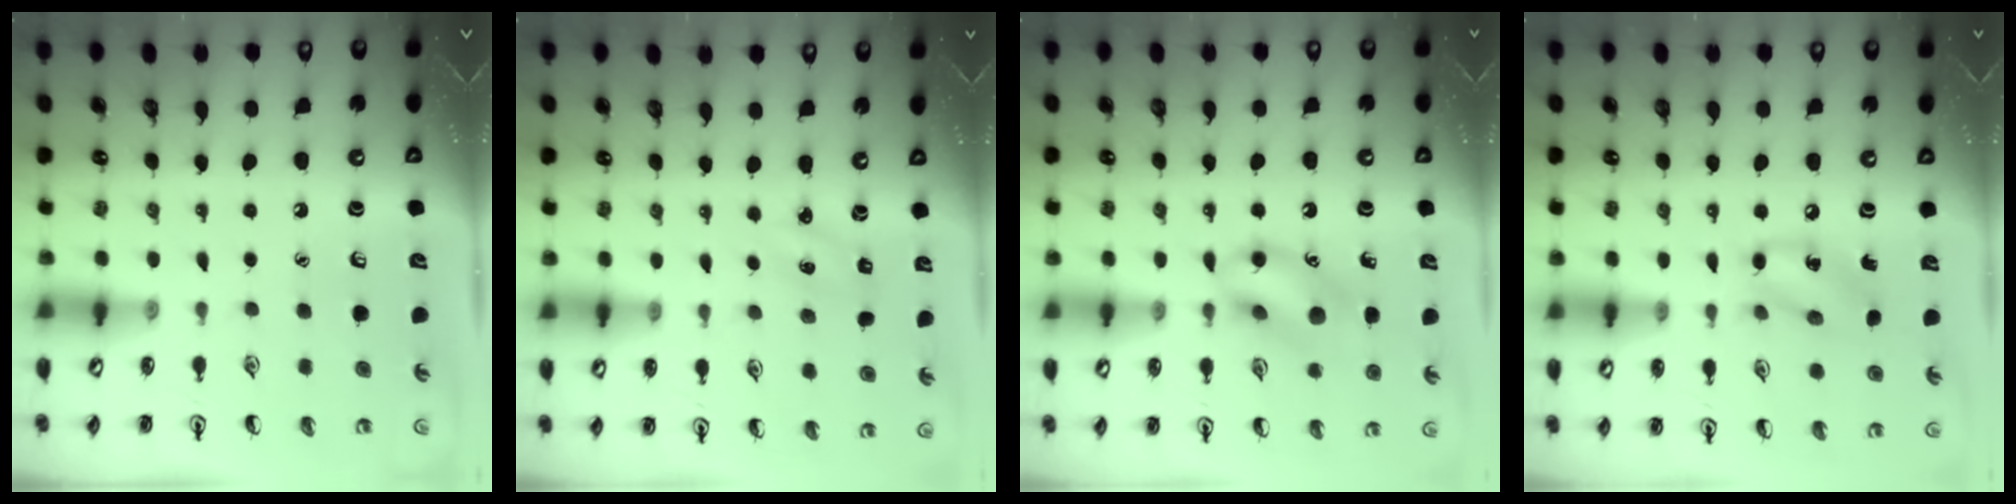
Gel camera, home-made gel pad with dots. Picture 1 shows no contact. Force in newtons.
{"total": 1.6, "press": 1.5, "slide": 0.6}
{"total": 12.7, "press": 12.6, "slide": 1.7}
{"total": 9.1, "press": 9.1, "slide": 0.8}